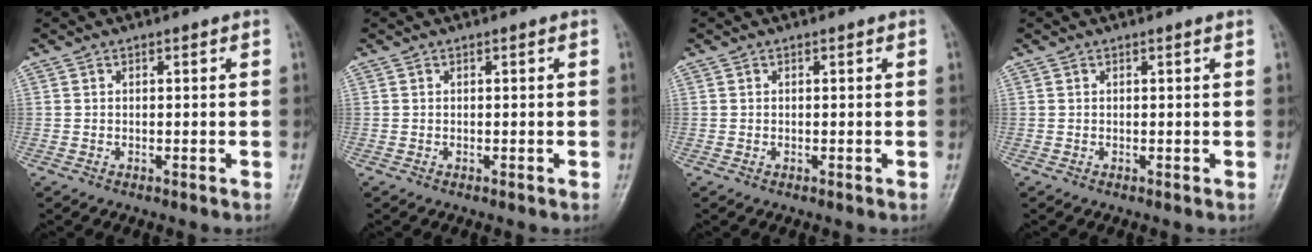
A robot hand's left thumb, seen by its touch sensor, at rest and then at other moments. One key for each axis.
{"total": 0.0}
{"total": 0.0}
{"total": 0.0}